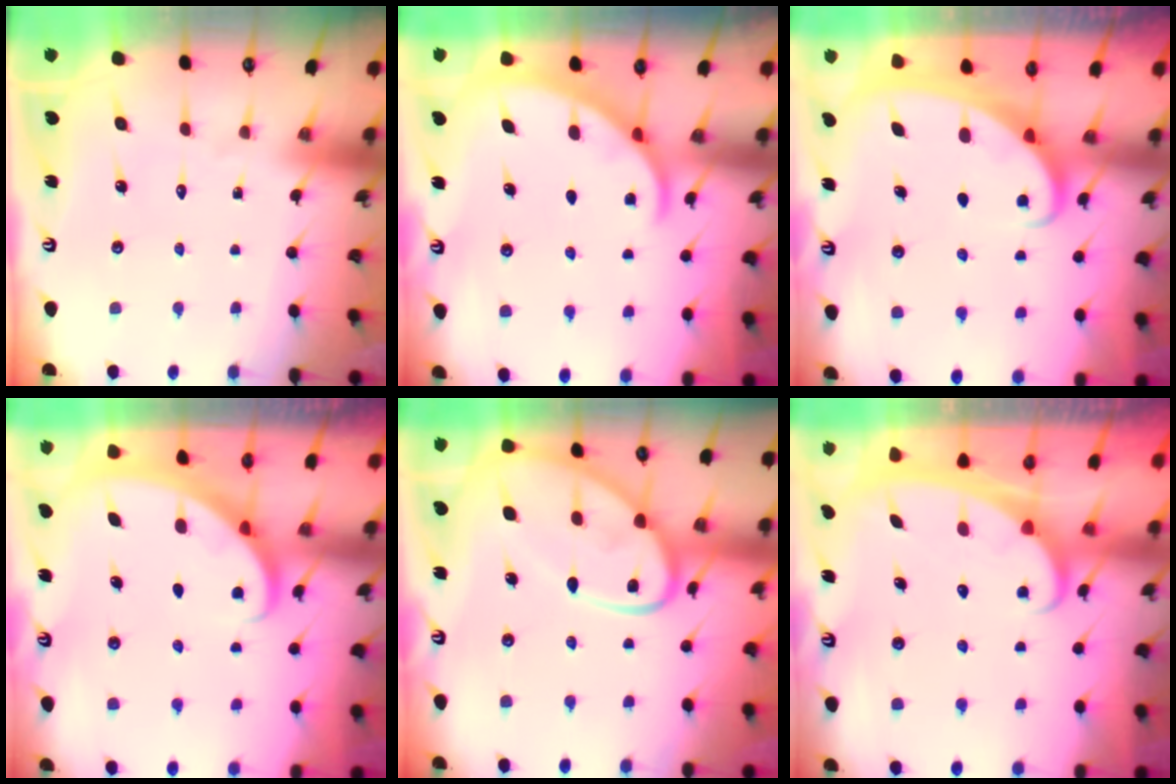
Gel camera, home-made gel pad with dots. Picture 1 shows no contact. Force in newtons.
{"total": 2.8, "press": 2.8, "slide": 0.2}
{"total": 2.1, "press": 2.1, "slide": 0.3}
{"total": 2.7, "press": 2.7, "slide": 0.2}
{"total": 15.6, "press": 15.6, "slide": 1.3}
{"total": 2.3, "press": 2.3, "slide": 0.3}